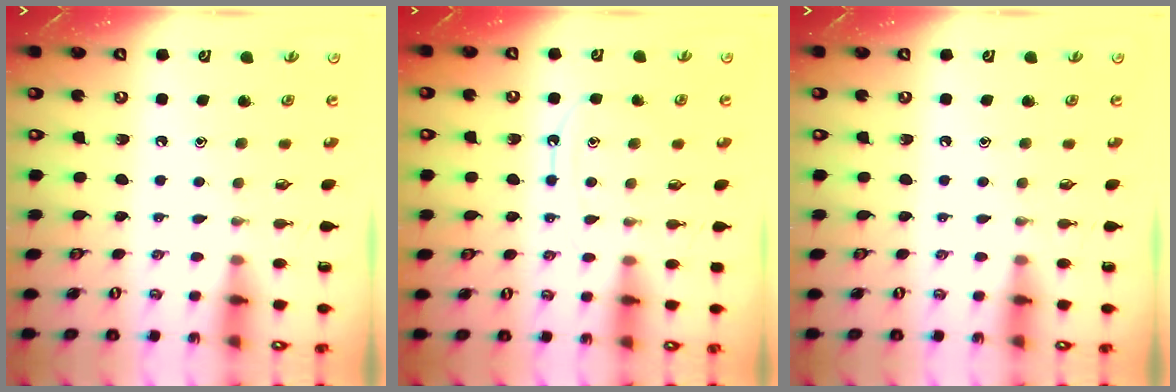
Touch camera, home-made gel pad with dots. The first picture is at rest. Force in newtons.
{"total": 8.5, "press": 8.5, "slide": 0.8}
{"total": 0.0}